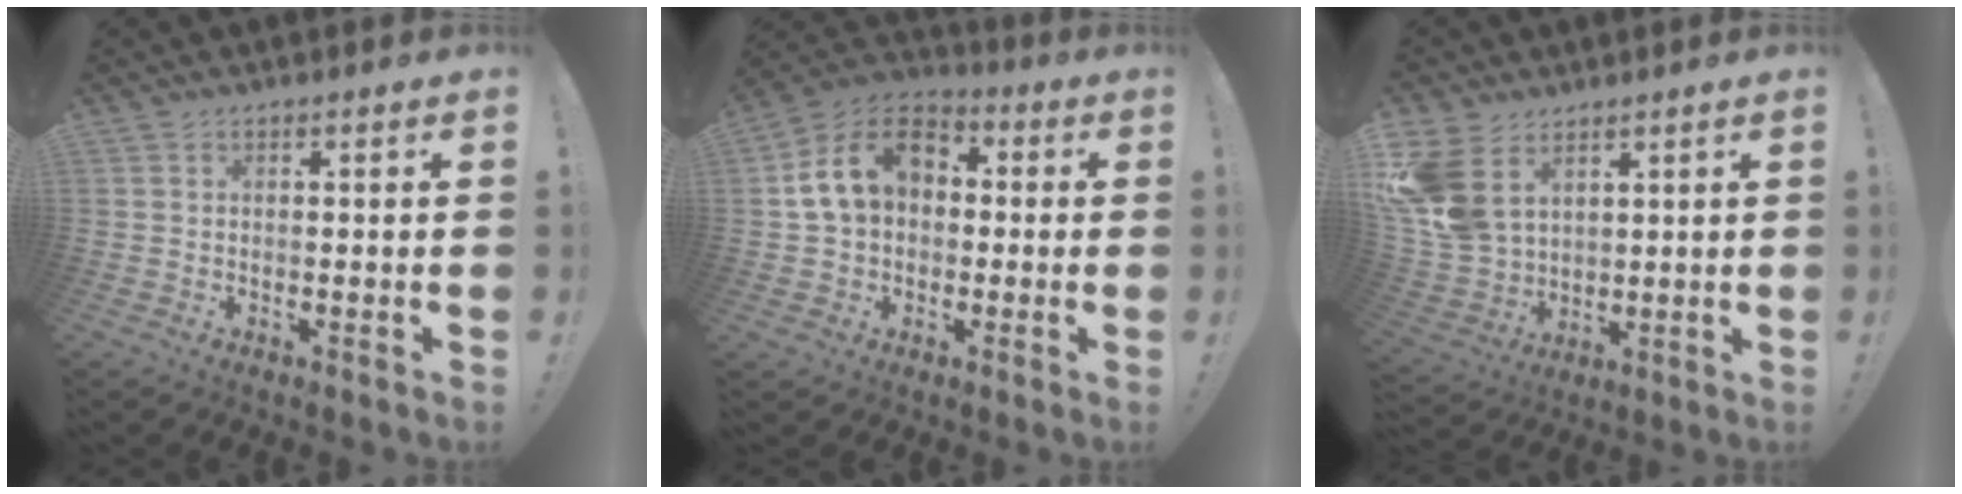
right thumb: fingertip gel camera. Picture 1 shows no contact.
{"total": 14.4, "force": [3.3, 10.5, 9.3], "torque": [-0.151, 0.011, 0.065]}
{"total": 13.8, "force": [5.8, 9.9, 7.7], "torque": [-0.159, -0.028, 0.118]}